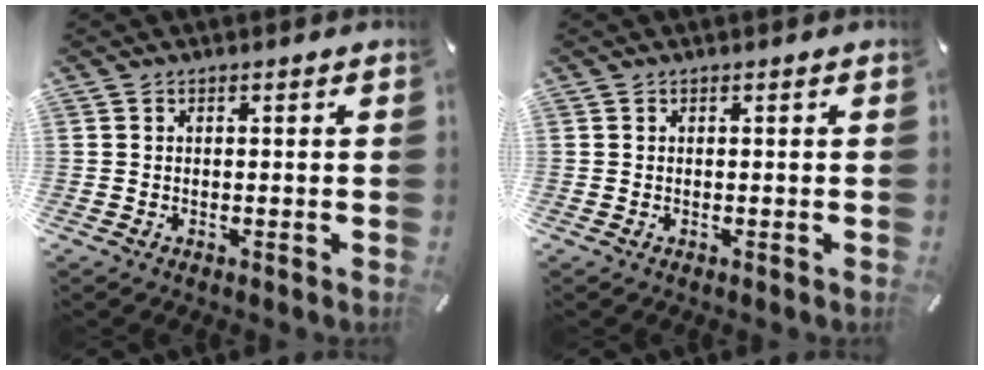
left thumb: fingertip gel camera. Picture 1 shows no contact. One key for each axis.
{"total": 0.0}